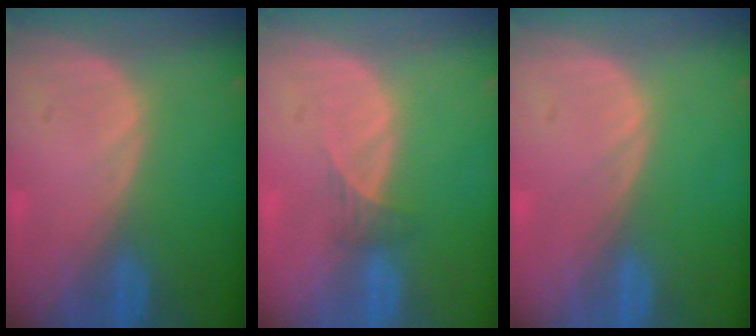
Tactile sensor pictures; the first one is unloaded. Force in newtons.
{"total": 1.6, "press": 1.3, "slide": 0.9}
{"total": 0.0}